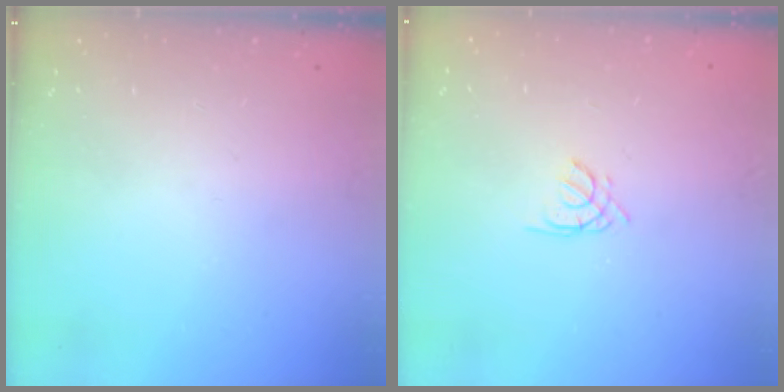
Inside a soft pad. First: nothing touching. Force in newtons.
{"total": 1.4, "press": 1.3, "slide": 0.3}